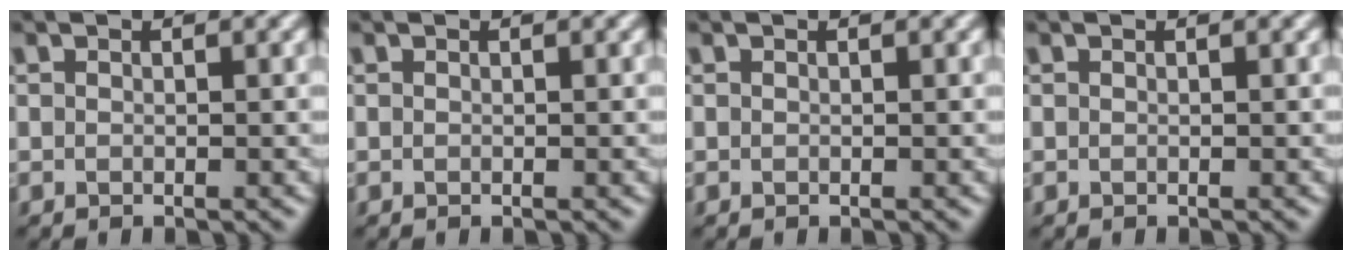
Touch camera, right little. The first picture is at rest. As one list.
[{"total": 0.0}, {"total": 0.0}, {"total": 0.0}]